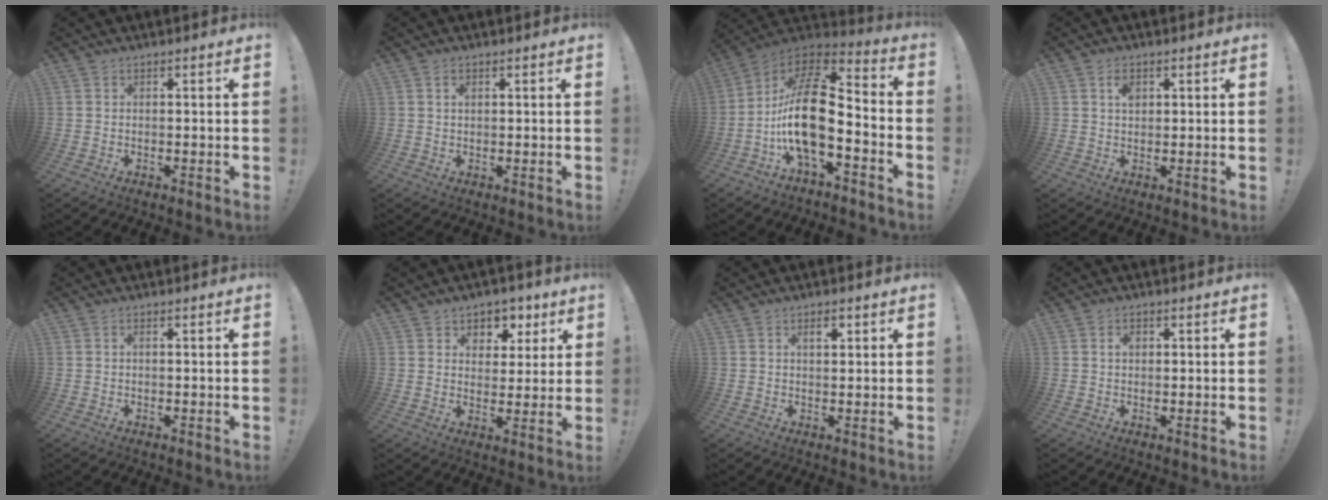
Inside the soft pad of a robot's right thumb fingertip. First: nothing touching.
{"total": 1.2, "force": [0.6, 0.7, 0.8], "torque": [-0.014, 0.000, 0.009]}
{"total": 19.3, "force": [-3.9, 8.6, 16.8], "torque": [-0.328, 0.024, -0.067]}
{"total": 3.1, "force": [1.1, 2.1, 2.0], "torque": [-0.023, -0.004, 0.016]}
{"total": 0.8, "force": [-0.1, 0.1, 0.8], "torque": [-0.023, 0.005, 0.000]}
{"total": 6.3, "force": [3.1, 5.4, 1.1], "torque": [0.001, -0.027, 0.058]}
{"total": 2.7, "force": [1.3, 1.2, 2.0], "torque": [-0.022, -0.004, 0.017]}
{"total": 1.7, "force": [0.5, 1.2, 1.2], "torque": [-0.017, 0.001, 0.007]}